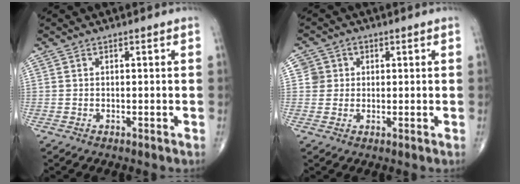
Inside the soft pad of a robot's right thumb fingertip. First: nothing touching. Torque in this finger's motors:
{"motor_torque": [-0.23, 0.65, 0.54, 0.25, -0.03]}